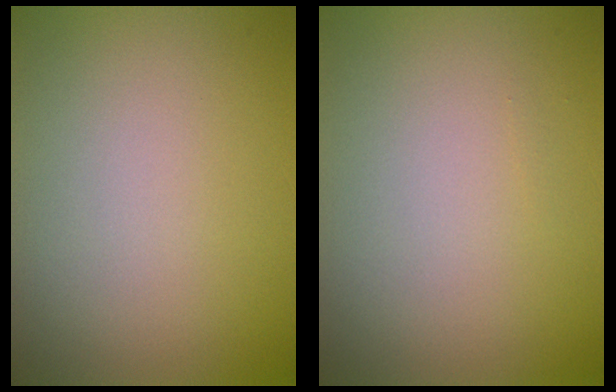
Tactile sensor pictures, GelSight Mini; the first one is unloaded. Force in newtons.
{"total": 0.0}